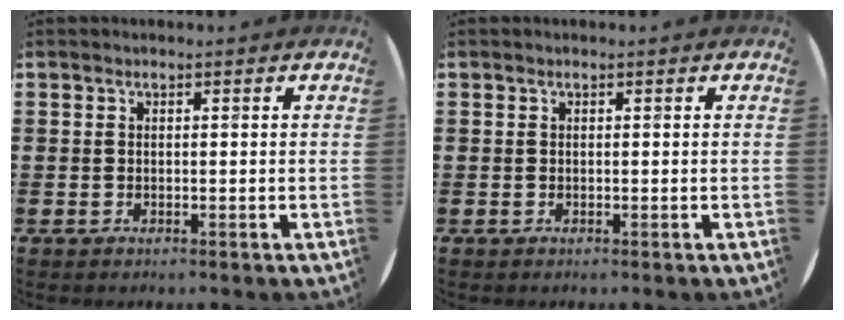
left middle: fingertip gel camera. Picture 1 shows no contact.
{"total": 0.0}